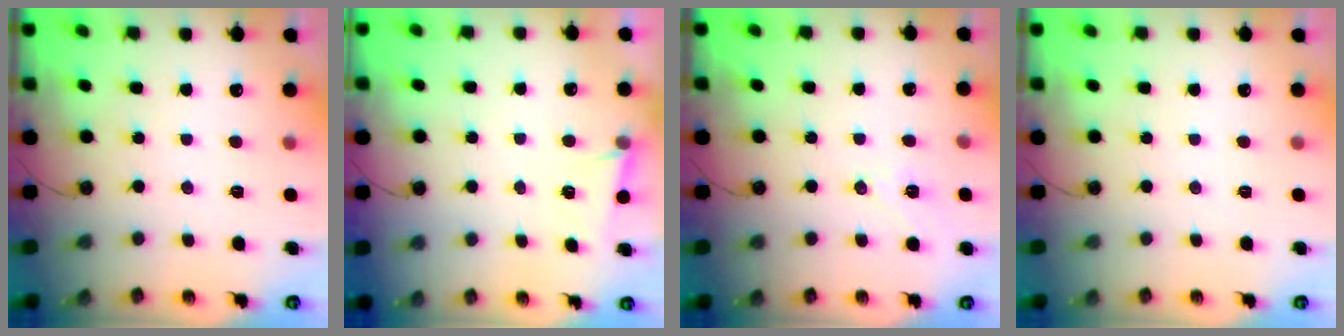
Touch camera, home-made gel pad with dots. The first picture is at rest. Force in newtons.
{"total": 2.6, "press": 1.9, "slide": 1.8}
{"total": 7.6, "press": 6.7, "slide": 3.7}
{"total": 0.0}